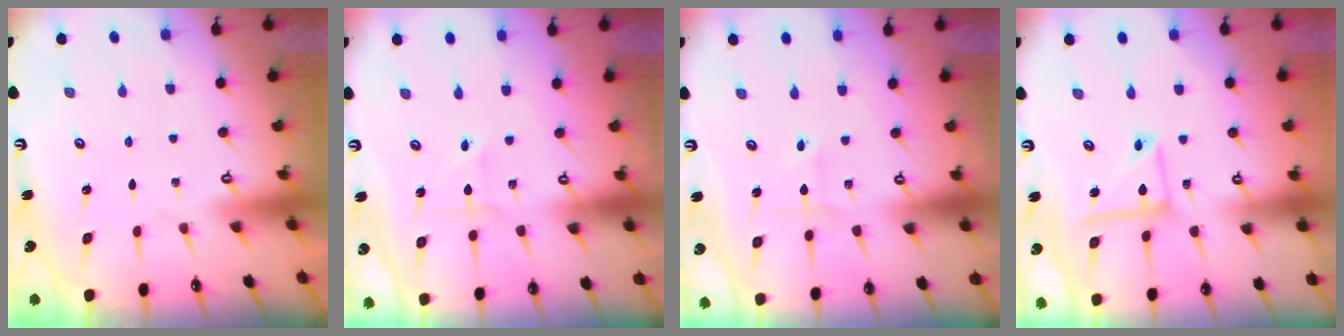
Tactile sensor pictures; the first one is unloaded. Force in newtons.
{"total": 2.2, "press": 2.2, "slide": 0.1}
{"total": 2.0, "press": 1.7, "slide": 1.0}
{"total": 10.2, "press": 10.1, "slide": 1.0}